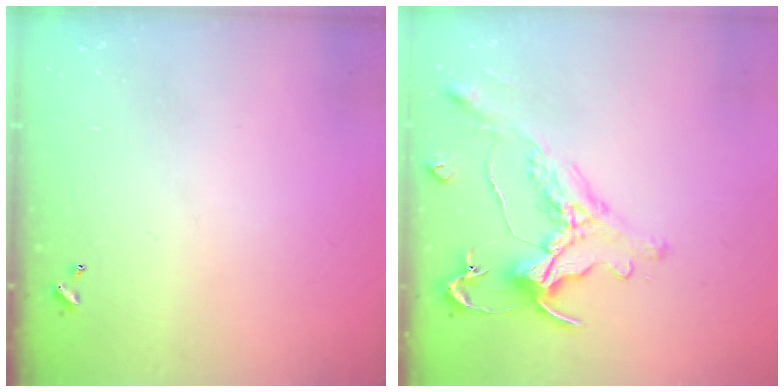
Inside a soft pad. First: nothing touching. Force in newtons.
{"total": 0.7, "press": 0.1, "slide": 0.7}